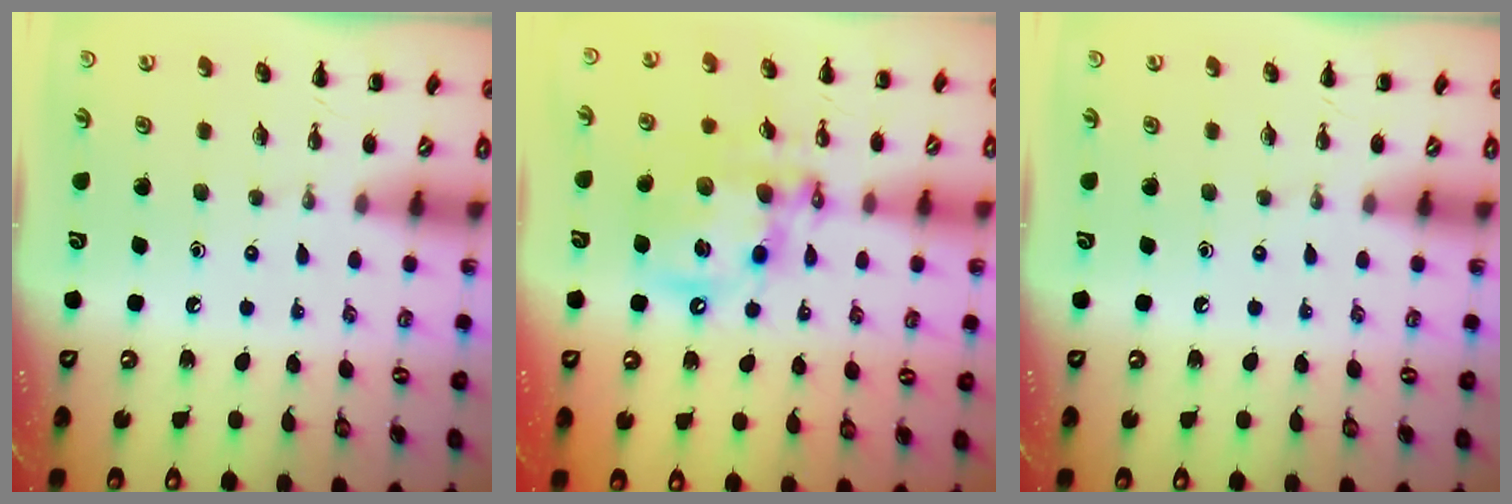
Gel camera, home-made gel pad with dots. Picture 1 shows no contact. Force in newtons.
{"total": 15.3, "press": 14.8, "slide": 3.7}
{"total": 0.0}